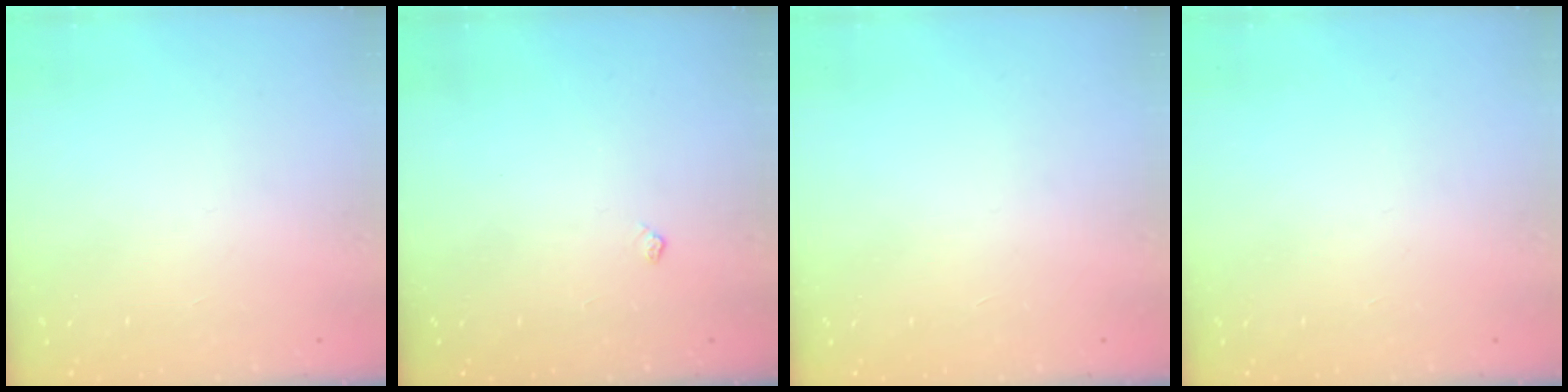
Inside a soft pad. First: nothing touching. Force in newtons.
{"total": 3.6, "press": 3.5, "slide": 0.6}
{"total": 0.0}
{"total": 0.0}